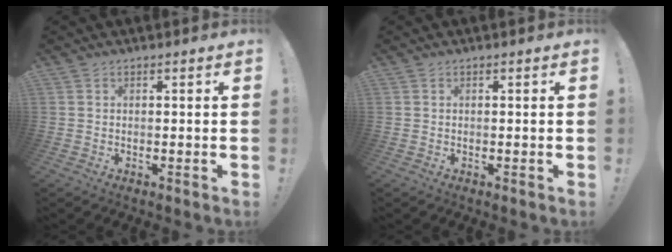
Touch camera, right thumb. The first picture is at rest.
{"total": 0.0}